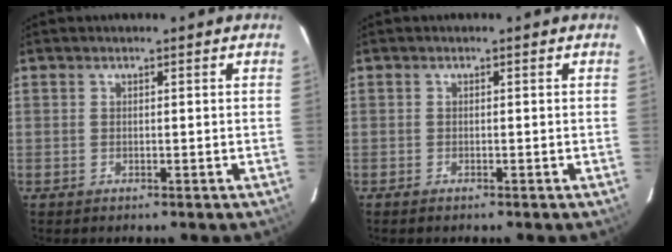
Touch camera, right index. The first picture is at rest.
{"total": 0.6, "force": [-0.6, 0.2, 0.2], "torque": [-0.006, -0.002, -0.012]}